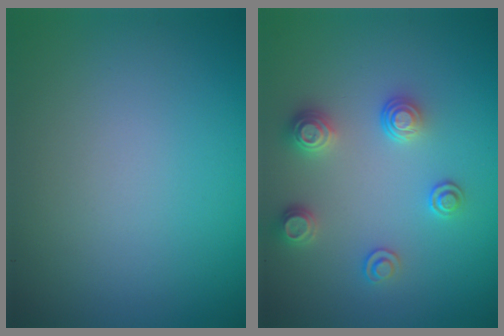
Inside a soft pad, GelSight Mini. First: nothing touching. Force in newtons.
{"total": 2.6, "press": 2.6, "slide": 0.5}